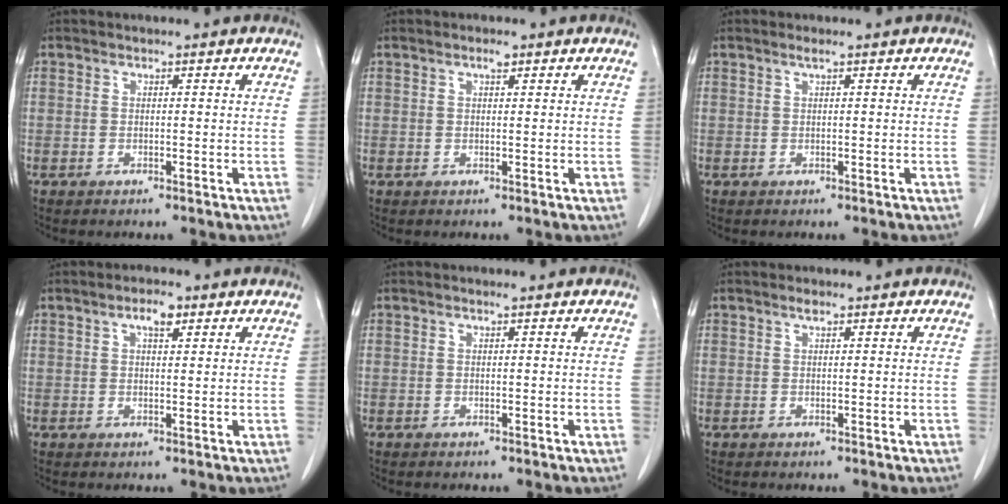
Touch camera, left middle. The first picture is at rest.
{"total": 1.1, "force": [0.7, 0.3, 0.8], "torque": [-0.017, 0.001, 0.012]}
{"total": 0.7, "force": [0.5, -0.1, 0.6], "torque": [-0.018, 0.003, 0.012]}
{"total": 3.0, "force": [1.6, 1.0, 2.4], "torque": [-0.044, 0.005, 0.027]}
{"total": 0.0}
{"total": 0.9, "force": [0.6, 0.1, 0.6], "torque": [-0.014, 0.002, 0.013]}